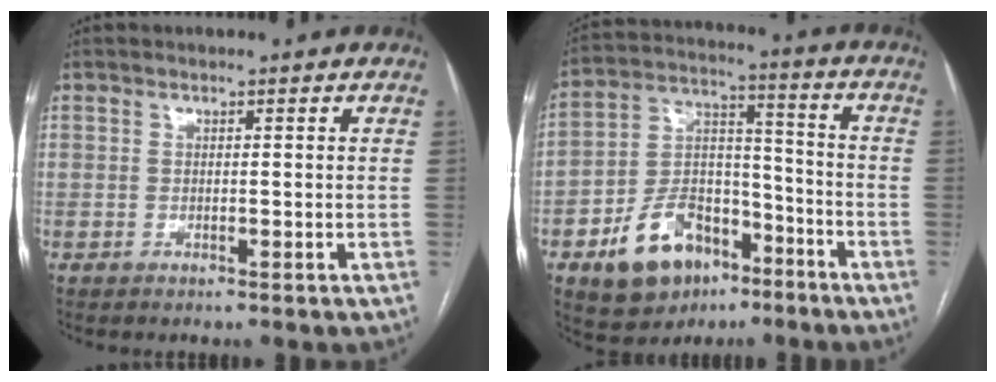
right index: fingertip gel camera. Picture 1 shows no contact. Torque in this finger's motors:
{"motor_torque": [0.00, -0.07, -0.12, -0.09]}